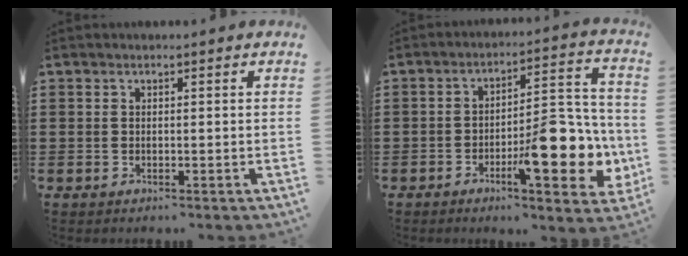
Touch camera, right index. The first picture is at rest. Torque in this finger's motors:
{"motor_torque": [2.14, 0.00, 1.05, 0.21]}